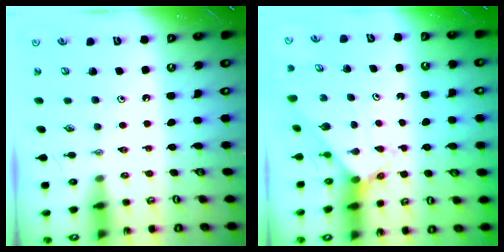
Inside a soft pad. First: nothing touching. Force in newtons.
{"total": 2.2, "press": 2.2, "slide": 0.2}